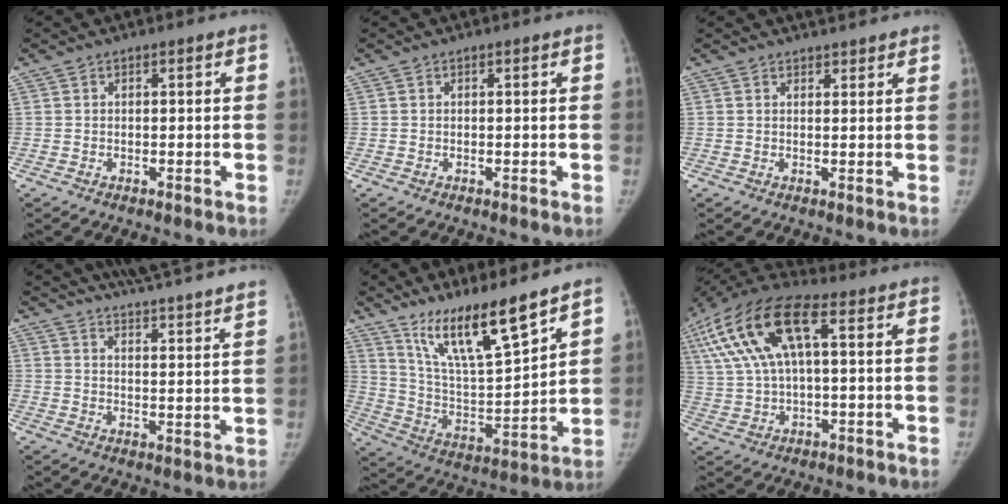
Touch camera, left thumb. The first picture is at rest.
{"total": 0.0}
{"total": 4.3, "force": [3.8, 1.2, 1.7], "torque": [-0.002, 0.000, 0.050]}
{"total": 24.1, "force": [22.0, 1.9, 9.7], "torque": [-0.128, -0.103, 0.278]}
{"total": 16.4, "force": [12.1, 2.6, 10.7], "torque": [-0.167, -0.074, 0.232]}
{"total": 18.7, "force": [5.4, 7.7, 16.1], "torque": [-0.335, 0.037, 0.093]}